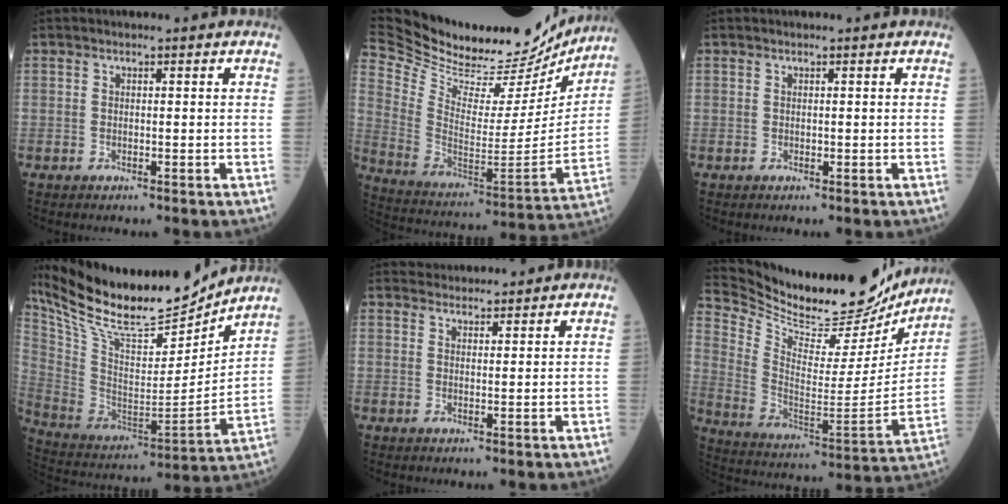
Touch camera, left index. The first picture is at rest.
{"total": 31.9, "force": [28.0, 8.0, 13.0], "torque": [-0.242, -0.046, 0.407]}
{"total": 0.0}
{"total": 23.1, "force": [20.5, 3.6, 10.1], "torque": [-0.198, -0.019, 0.347]}
{"total": 3.6, "force": [3.5, 0.7, -0.1], "torque": [-0.001, 0.021, 0.055]}
{"total": 27.0, "force": [24.5, 5.5, 9.9], "torque": [-0.179, -0.049, 0.360]}